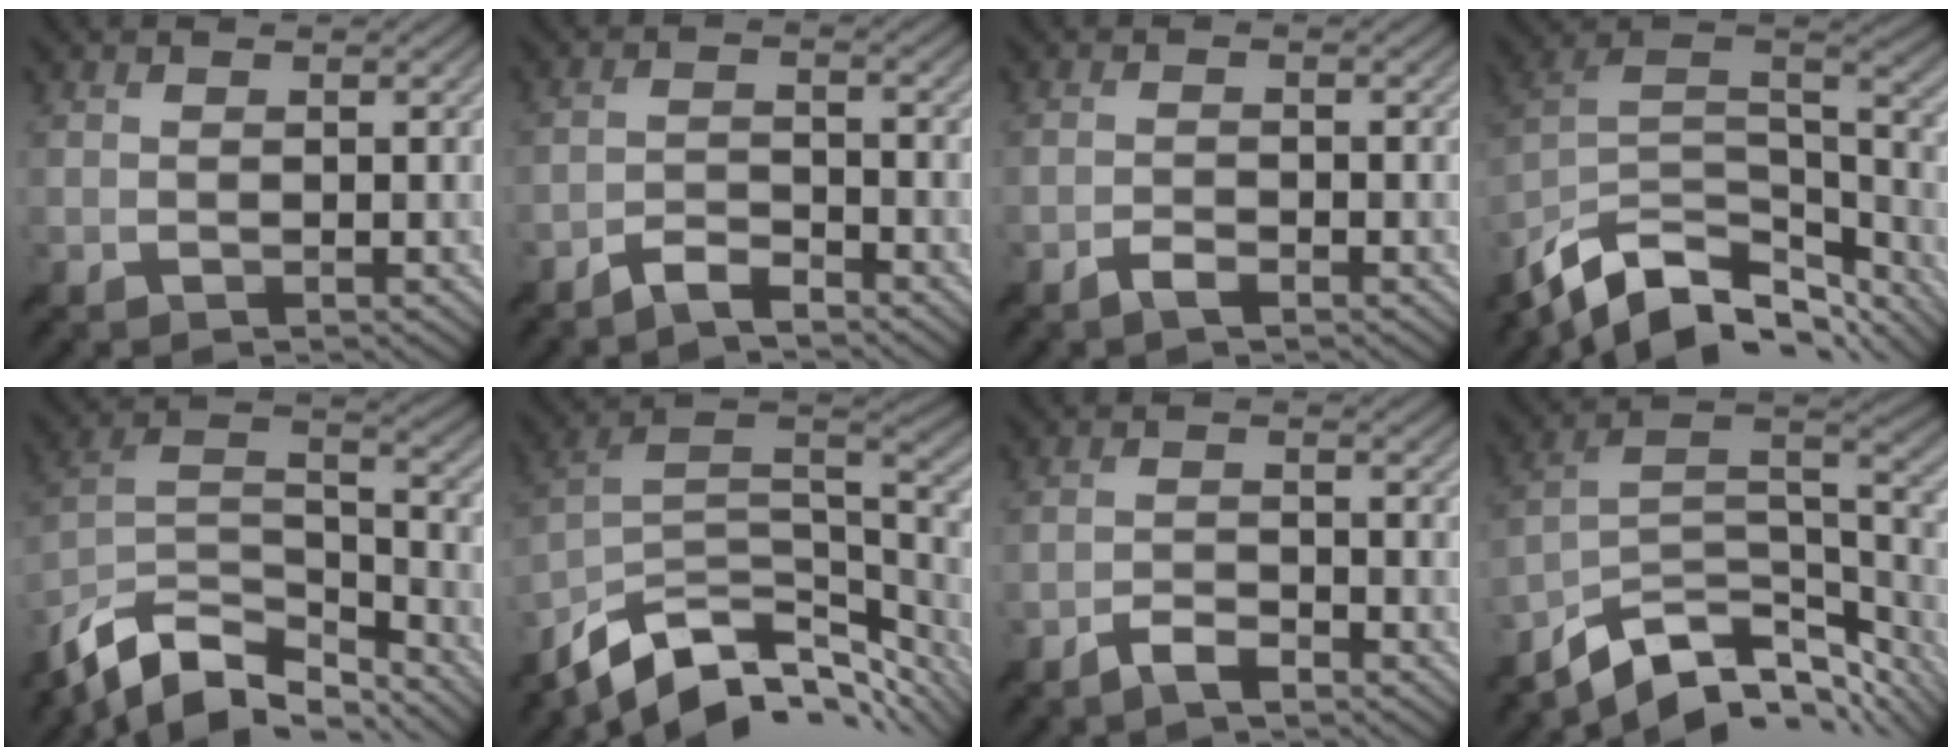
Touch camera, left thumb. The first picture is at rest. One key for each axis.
{"total": 3.5, "fx": -3.0, "fy": 0.7, "fz": 1.7, "tx": -0.034, "ty": 0.002, "tz": -0.065}
{"total": 1.8, "fx": -1.4, "fy": 0.4, "fz": 1.0, "tx": -0.023, "ty": 0.001, "tz": -0.029}
{"total": 15.3, "fx": -10.3, "fy": 7.0, "fz": 8.9, "tx": -0.230, "ty": -0.022, "tz": -0.163}
{"total": 13.8, "fx": -10.4, "fy": 5.8, "fz": 6.9, "tx": -0.179, "ty": -0.004, "tz": -0.184}
{"total": 13.0, "fx": -8.1, "fy": 6.1, "fz": 8.0, "tx": -0.193, "ty": -0.015, "tz": -0.131}
{"total": 2.8, "fx": -2.3, "fy": 0.7, "fz": 1.4, "tx": -0.031, "ty": 0.002, "tz": -0.050}
{"total": 12.5, "fx": -8.4, "fy": 5.6, "fz": 7.5, "tx": -0.167, "ty": -0.008, "tz": -0.134}